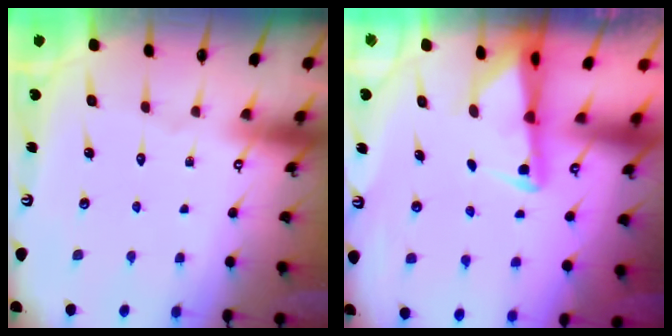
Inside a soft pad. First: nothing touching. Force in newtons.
{"total": 2.4, "press": 2.4, "slide": 0.5}